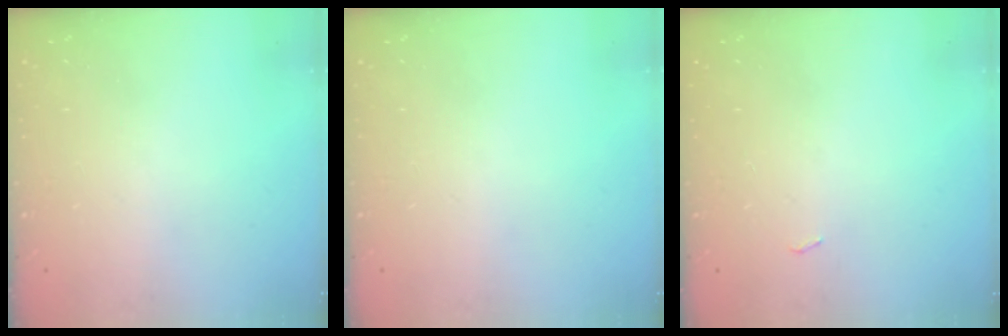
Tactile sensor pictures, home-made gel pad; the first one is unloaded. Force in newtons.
{"total": 0.0}
{"total": 2.7, "press": 2.3, "slide": 1.4}